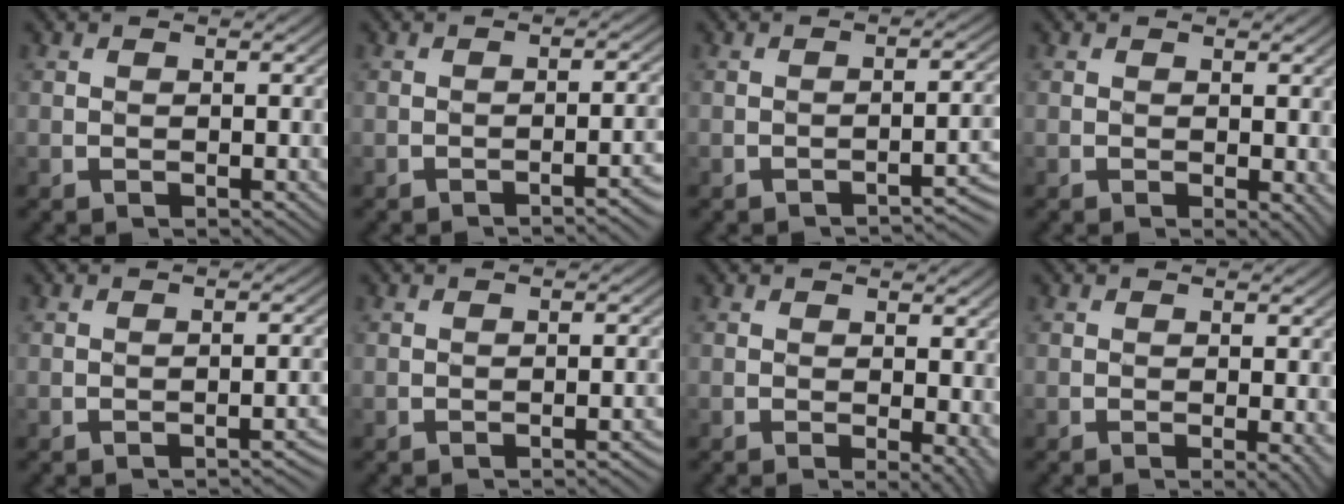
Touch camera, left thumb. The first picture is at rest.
{"total": 4.3, "force": [-2.2, 1.0, 3.6], "torque": [-0.032, 0.013, -0.036]}
{"total": 3.9, "force": [-2.5, 0.7, 2.9], "torque": [-0.031, 0.013, -0.041]}
{"total": 1.0, "force": [0.2, 0.2, 0.9], "torque": [-0.014, -0.006, 0.004]}
{"total": 3.0, "force": [-2.0, 0.6, 2.2], "torque": [-0.022, 0.011, -0.032]}
{"total": 2.4, "force": [-1.4, 0.5, 1.8], "torque": [-0.014, 0.010, -0.025]}
{"total": 2.2, "force": [-0.1, 0.5, 2.2], "torque": [-0.030, -0.005, -0.002]}
{"total": 2.0, "force": [-0.5, 0.3, 1.9], "torque": [-0.026, 0.002, -0.012]}